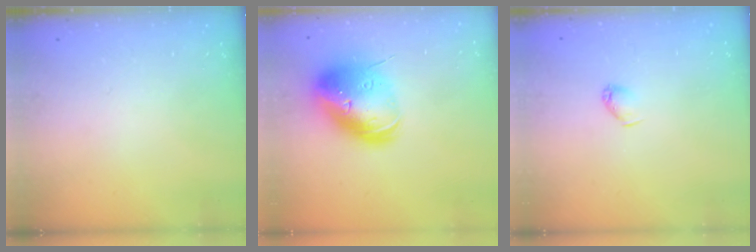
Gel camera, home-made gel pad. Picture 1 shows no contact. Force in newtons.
{"total": 21.6, "press": 21.3, "slide": 3.4}
{"total": 3.1, "press": 3.0, "slide": 0.7}